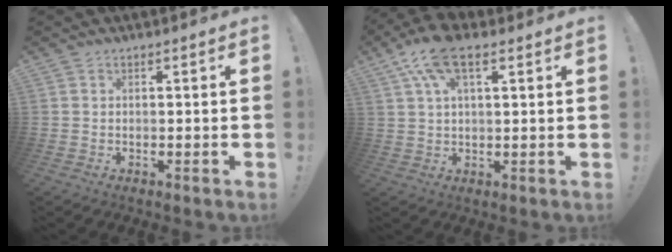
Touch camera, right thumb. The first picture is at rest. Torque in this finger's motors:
{"motor_torque": [0.15, 1.67, 0.18, 0.15, 0.18]}